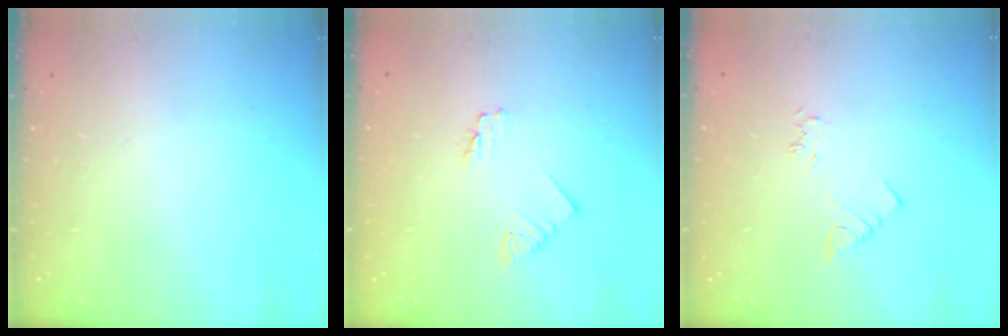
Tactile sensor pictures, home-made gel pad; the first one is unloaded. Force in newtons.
{"total": 1.2, "press": 1.2, "slide": 0.1}
{"total": 2.3, "press": 2.3, "slide": 0.3}